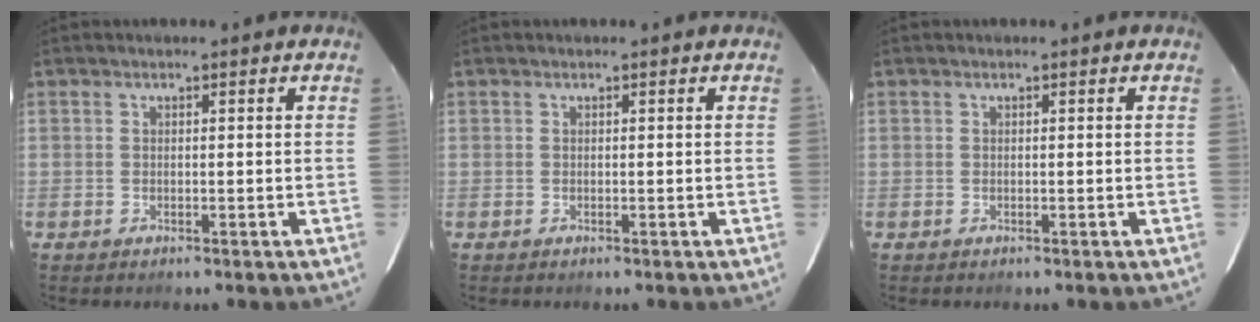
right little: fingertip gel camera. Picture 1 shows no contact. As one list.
[{"total": 0.0}, {"total": 0.0}]